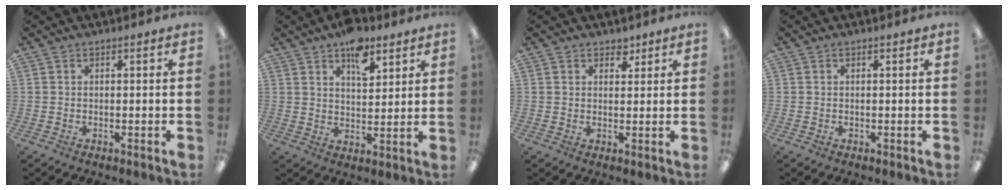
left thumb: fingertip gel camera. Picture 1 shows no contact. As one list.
[{"total": 9.0, "force": [5.9, 4.4, 5.1], "torque": [-0.061, -0.031, 0.098]}, {"total": 2.7, "force": [2.2, 1.6, 0.6], "torque": [0.002, -0.008, 0.037]}, {"total": 0.0}]